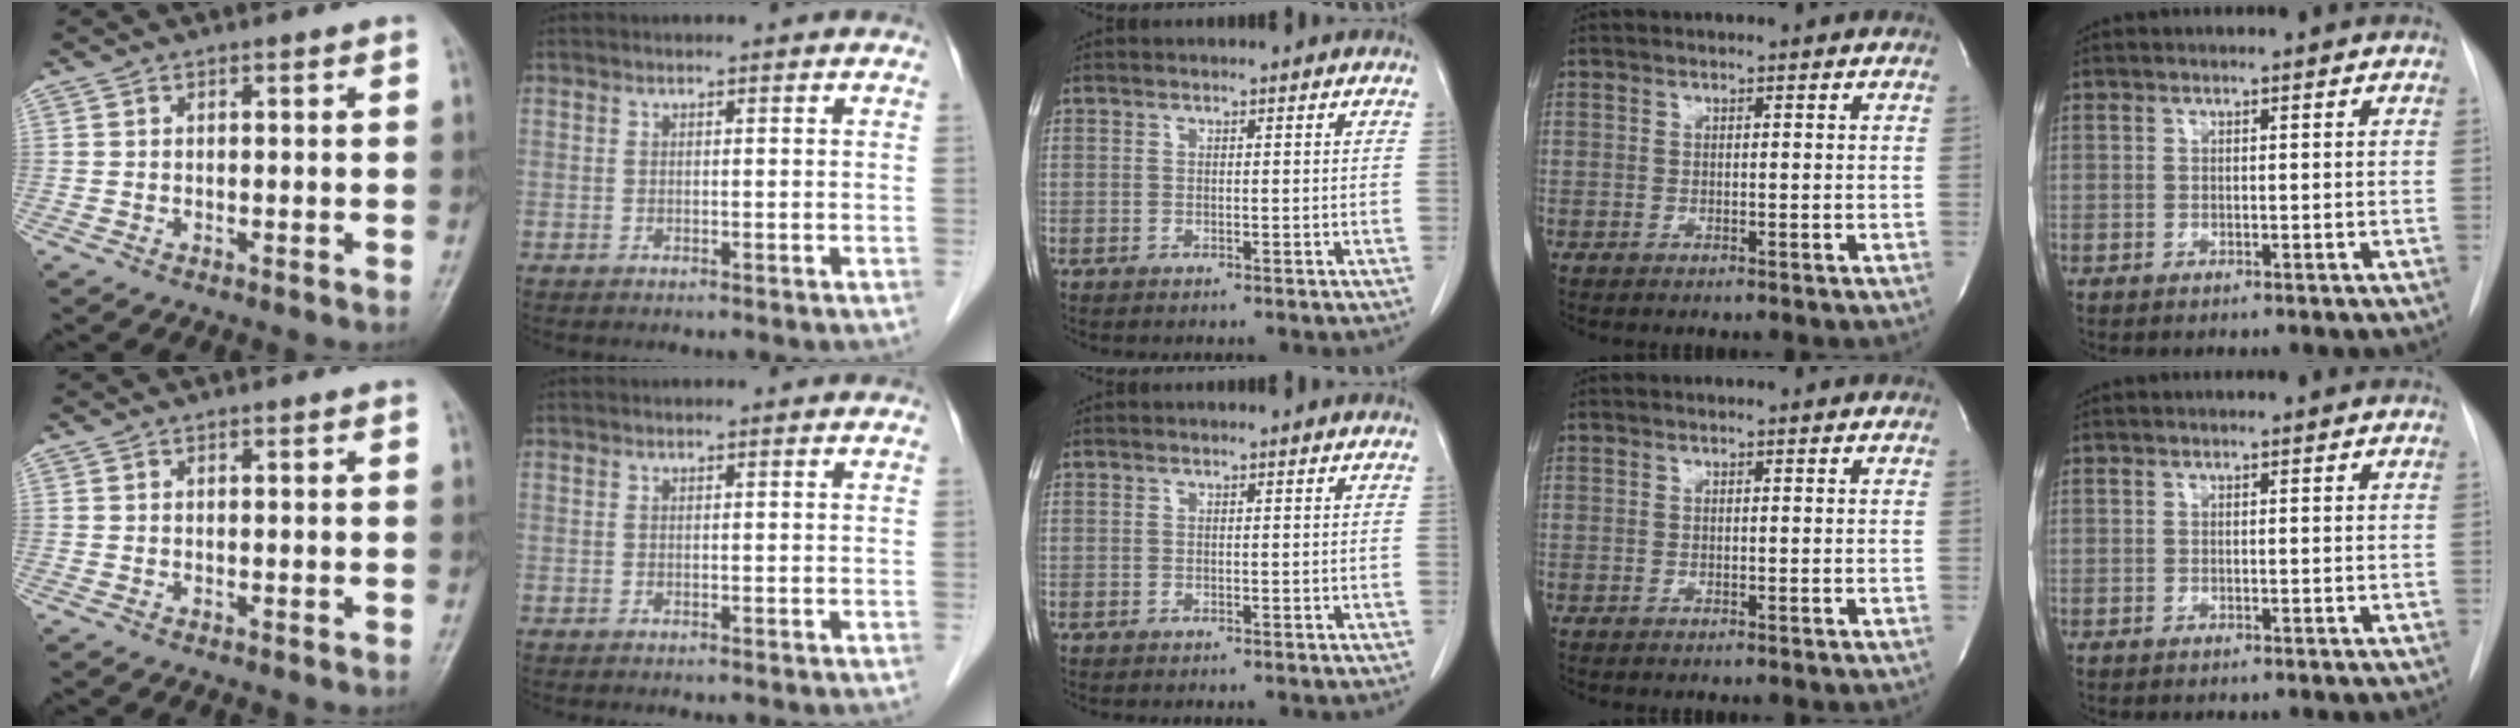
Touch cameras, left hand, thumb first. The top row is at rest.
{}